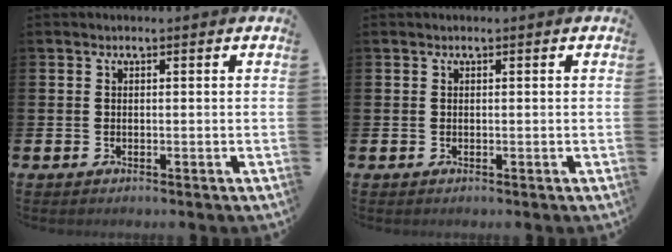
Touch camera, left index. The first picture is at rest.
{"total": 0.0}